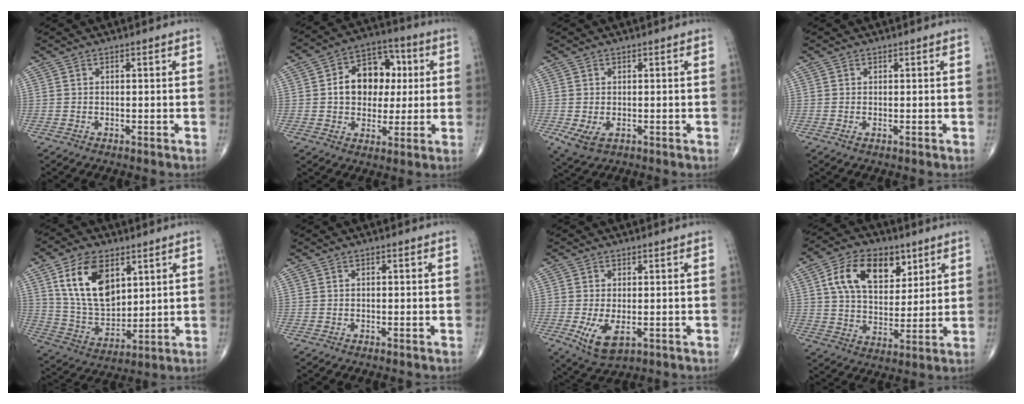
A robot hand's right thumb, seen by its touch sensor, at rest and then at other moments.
{"total": 13.2, "force": [1.5, 9.9, 8.7], "torque": [-0.084, 0.020, 0.019]}
{"total": 4.5, "force": [-1.3, 2.8, 3.3], "torque": [-0.064, -0.007, -0.015]}
{"total": 0.0}
{"total": 15.2, "force": [6.1, 9.2, 10.4], "torque": [-0.167, -0.029, 0.129]}
{"total": 0.0}
{"total": 6.4, "force": [-1.7, 3.2, 5.2], "torque": [-0.101, -0.013, -0.022]}
{"total": 14.9, "force": [6.0, 9.3, 9.9], "torque": [-0.137, -0.016, 0.109]}